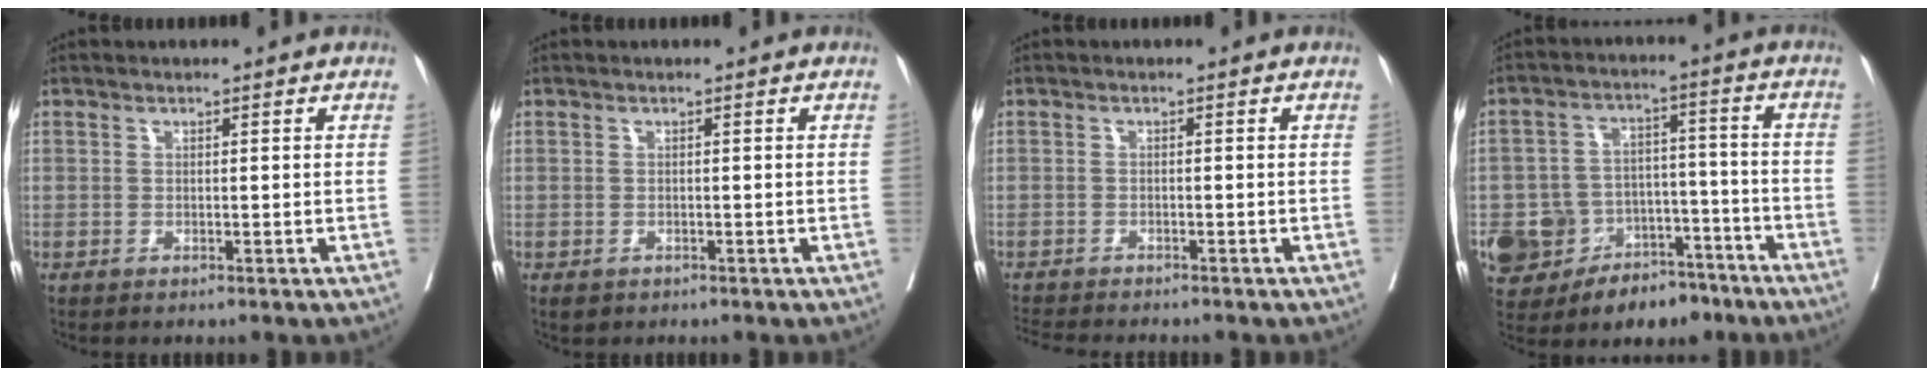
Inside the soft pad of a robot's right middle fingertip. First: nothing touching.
{"total": 1.5, "force": [-1.0, 1.0, 0.5], "torque": [-0.012, -0.002, -0.008]}
{"total": 5.4, "force": [-5.0, 0.2, 1.9], "torque": [-0.024, -0.012, -0.082]}
{"total": 13.0, "force": [-8.0, 9.2, 4.3], "torque": [-0.067, 0.046, -0.117]}